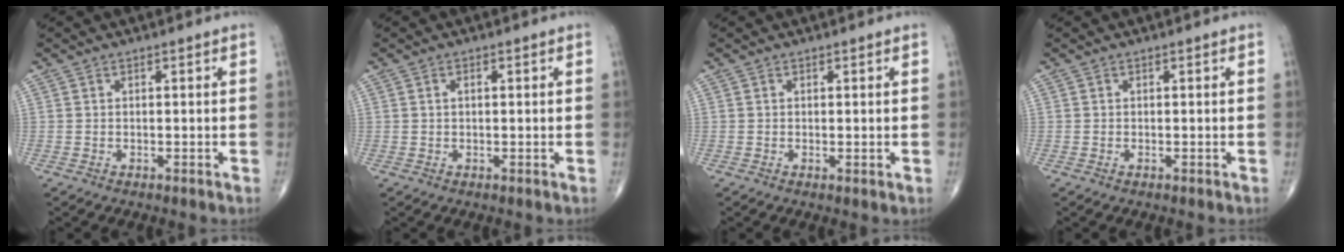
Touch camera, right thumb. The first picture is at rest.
{"total": 0.9, "force": [0.2, 0.5, 0.8], "torque": [-0.017, 0.005, 0.004]}
{"total": 0.7, "force": [0.0, 0.2, 0.7], "torque": [-0.015, -0.005, 0.000]}
{"total": 0.0}